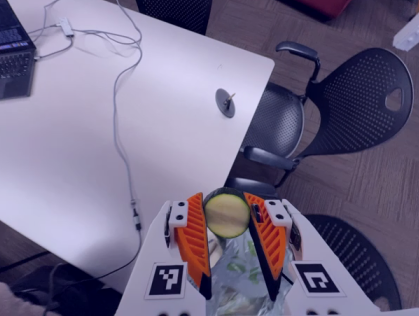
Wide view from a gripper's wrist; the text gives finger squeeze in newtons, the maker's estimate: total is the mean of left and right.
{"total": 11.3, "left": 11.0, "right": 11.5}